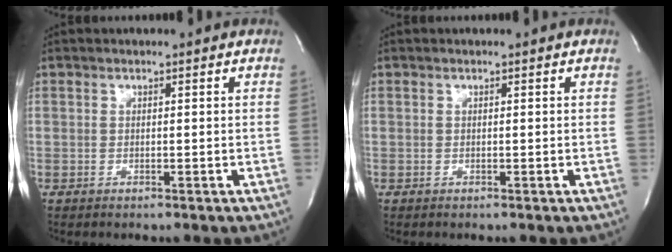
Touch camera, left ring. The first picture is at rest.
{"total": 0.0}